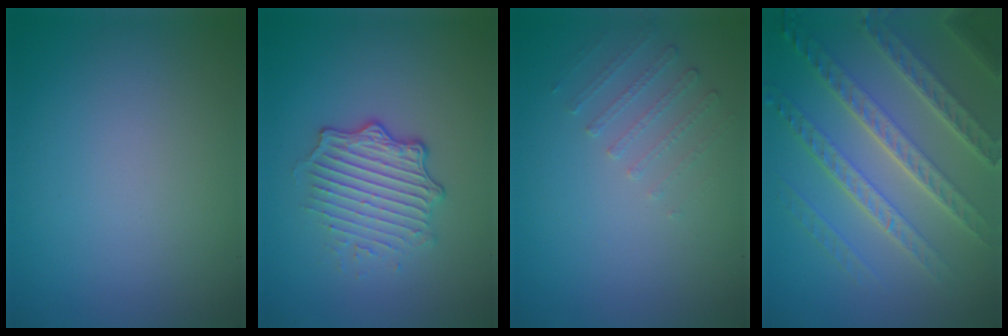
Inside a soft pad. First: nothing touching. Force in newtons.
{"total": 4.6, "press": 3.3, "slide": 3.3}
{"total": 1.3, "press": 0.9, "slide": 1.0}
{"total": 7.5, "press": 5.3, "slide": 5.3}